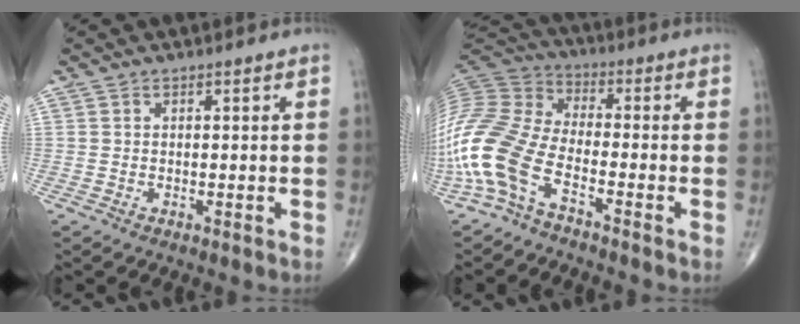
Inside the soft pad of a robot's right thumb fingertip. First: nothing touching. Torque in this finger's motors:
{"motor_torque": [1.00, 0.71, 1.73, -0.55, 0.67]}